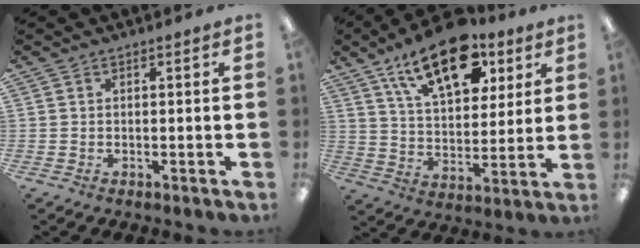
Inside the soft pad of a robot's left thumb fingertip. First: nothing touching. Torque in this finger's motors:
{"motor_torque": [0.84, 1.26, 1.47, -1.31, 0.54]}